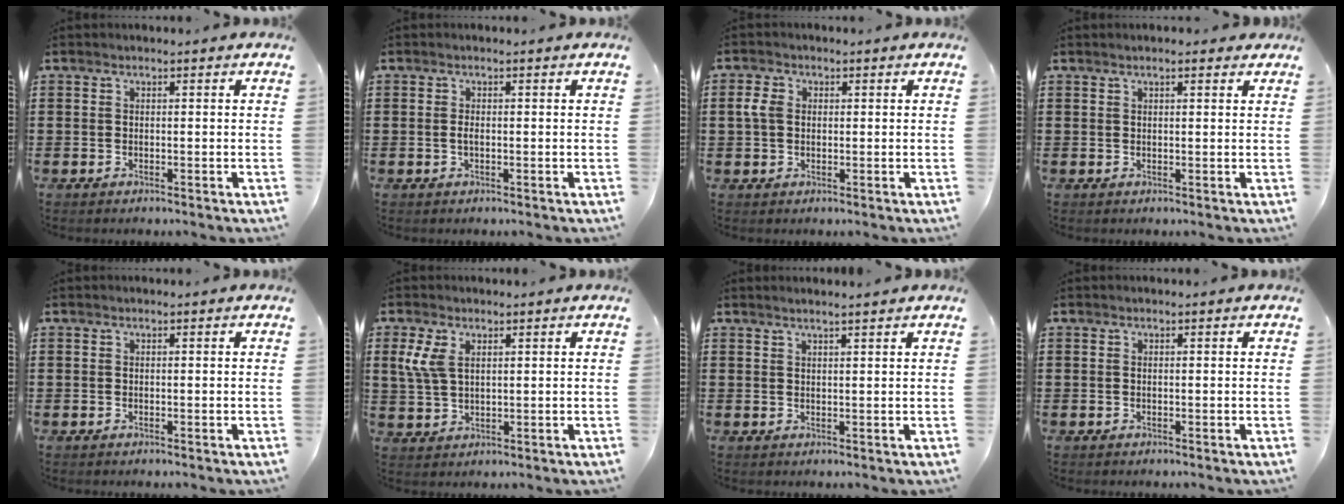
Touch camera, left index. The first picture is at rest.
{"total": 1.1, "force": [-0.1, 0.3, 1.0], "torque": [-0.021, -0.003, -0.001]}
{"total": 2.8, "force": [0.5, 2.0, 1.8], "torque": [-0.048, 0.007, 0.006]}
{"total": 1.4, "force": [1.0, 0.2, 1.0], "torque": [-0.020, 0.001, 0.019]}
{"total": 0.0}
{"total": 5.0, "force": [1.9, 2.7, 3.7], "torque": [-0.104, -0.001, 0.028]}
{"total": 1.6, "force": [1.4, -0.3, 0.7], "torque": [-0.013, -0.001, 0.027]}
{"total": 0.0}